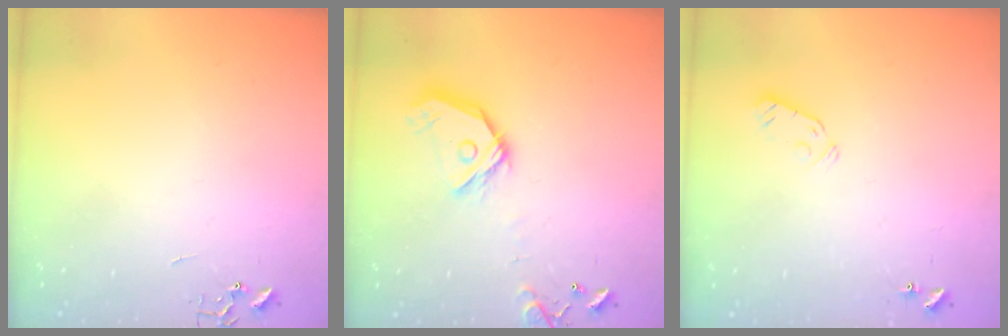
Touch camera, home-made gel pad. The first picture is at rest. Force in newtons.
{"total": 14.2, "press": 14.1, "slide": 2.1}
{"total": 3.9, "press": 3.8, "slide": 0.9}